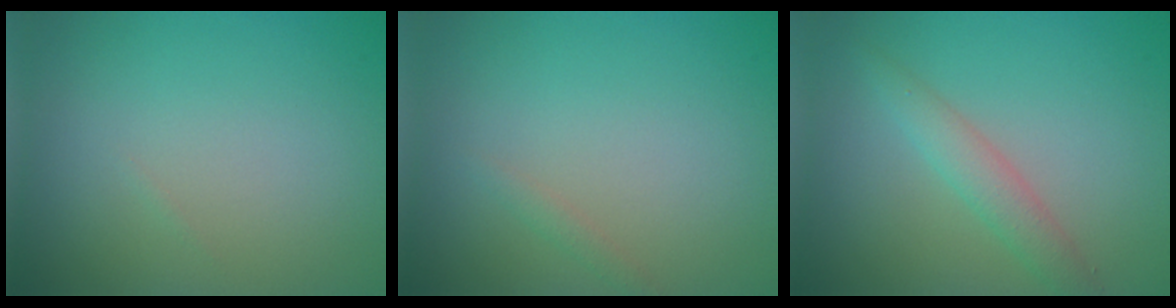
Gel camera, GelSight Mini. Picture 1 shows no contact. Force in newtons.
{"total": 0.7, "press": 0.7, "slide": 0.0}
{"total": 2.7, "press": 2.7, "slide": 0.2}